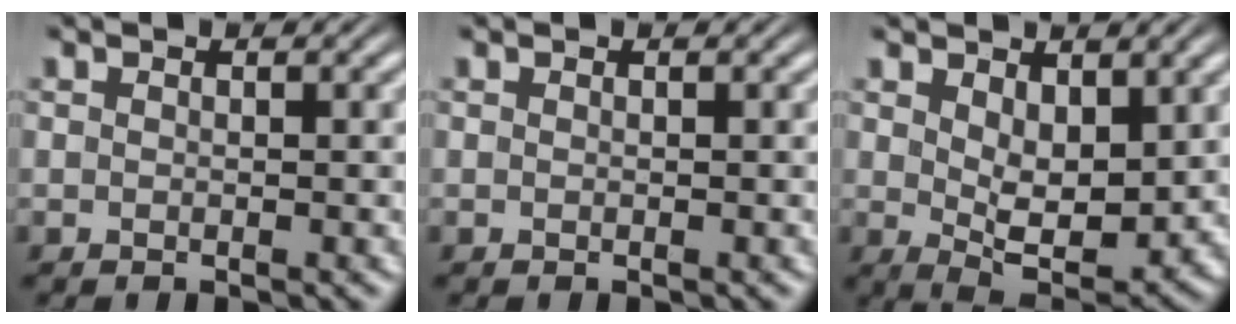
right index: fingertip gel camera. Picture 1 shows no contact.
{"total": 0.0}
{"total": 4.6, "force": [0.7, 2.1, 4.0], "torque": [-0.059, -0.033, 0.022]}